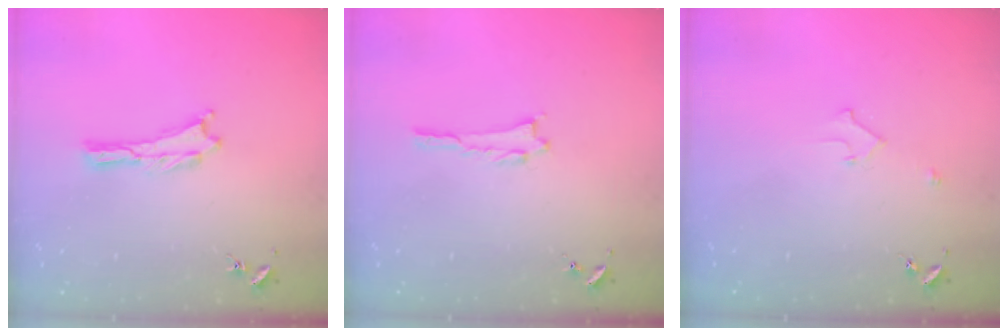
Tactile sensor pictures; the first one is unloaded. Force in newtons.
{"total": 0.0}
{"total": 2.2, "press": 2.2, "slide": 0.2}